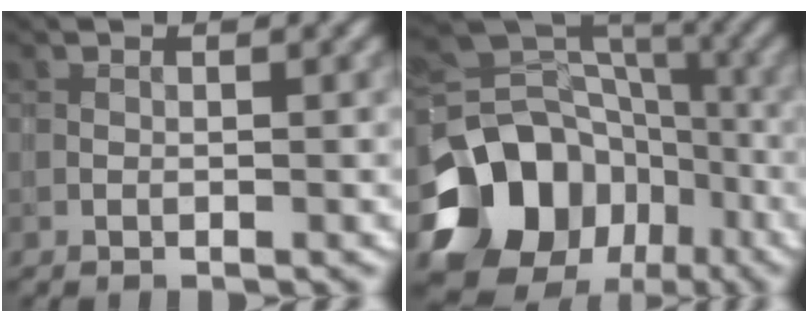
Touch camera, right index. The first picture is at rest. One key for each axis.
{"total": 13.9, "fx": -6.6, "fy": 10.8, "fz": 5.9, "tx": -0.128, "ty": 0.004, "tz": -0.113}